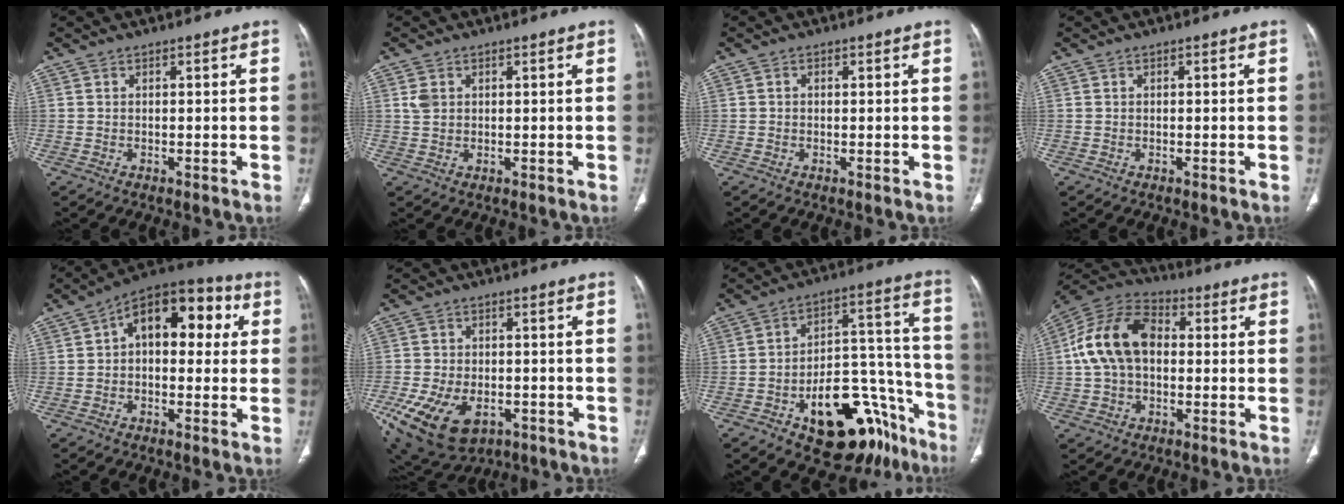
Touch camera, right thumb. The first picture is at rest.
{"total": 2.4, "force": [0.8, 1.8, 1.4], "torque": [-0.027, 0.002, 0.023]}
{"total": 0.5, "force": [0.1, 0.4, 0.3], "torque": [-0.003, 0.001, 0.000]}
{"total": 0.0}
{"total": 14.7, "force": [2.8, 8.8, 11.4], "torque": [-0.119, 0.039, 0.030]}
{"total": 16.3, "force": [-6.6, 10.5, 10.6], "torque": [-0.215, 0.009, -0.091]}
{"total": 24.5, "force": [-12.9, 12.6, 16.6], "torque": [-0.150, 0.104, -0.177]}
{"total": 15.2, "force": [1.1, 10.3, 11.2], "torque": [-0.205, 0.035, 0.008]}